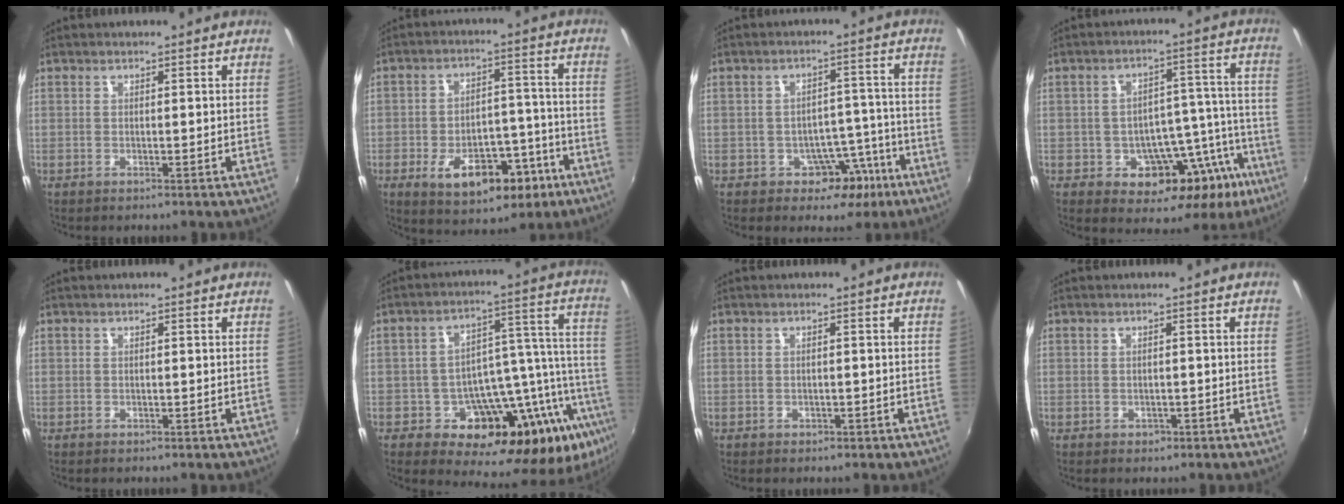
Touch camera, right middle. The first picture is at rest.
{"total": 13.5, "force": [-6.4, 7.4, 9.3], "torque": [-0.158, 0.011, -0.075]}
{"total": 6.2, "force": [-3.2, 4.6, 2.8], "torque": [-0.044, 0.023, -0.027]}
{"total": 17.2, "force": [-8.3, 11.3, 10.0], "torque": [-0.135, 0.022, -0.080]}
{"total": 0.0}
{"total": 22.3, "force": [-11.0, 11.3, 15.8], "torque": [-0.212, 0.010, -0.151]}
{"total": 0.8, "force": [-0.1, 0.6, 0.4], "torque": [-0.006, -0.005, 0.003]}
{"total": 1.3, "force": [-0.6, 1.1, 0.4], "torque": [-0.008, -0.003, -0.006]}